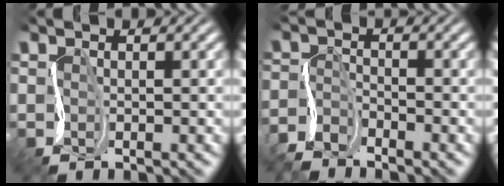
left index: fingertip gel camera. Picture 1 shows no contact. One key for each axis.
{"total": 3.5, "fx": -3.3, "fy": 0.8, "fz": 0.7, "tx": -0.018, "ty": 0.000, "tz": -0.076}